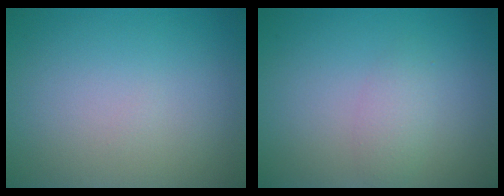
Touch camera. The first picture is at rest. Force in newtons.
{"total": 1.6, "press": 1.6, "slide": 0.0}